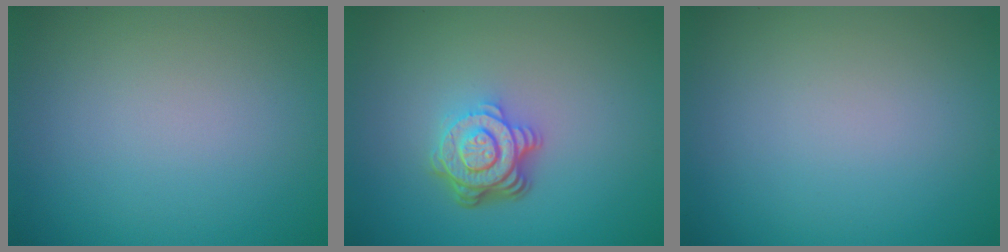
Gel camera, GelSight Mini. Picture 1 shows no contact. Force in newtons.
{"total": 4.8, "press": 3.4, "slide": 3.3}
{"total": 0.0}